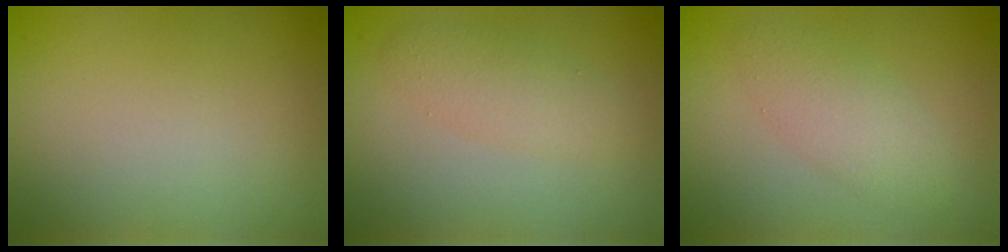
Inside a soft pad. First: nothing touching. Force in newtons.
{"total": 2.4, "press": 2.4, "slide": 0.1}
{"total": 3.0, "press": 3.0, "slide": 0.1}